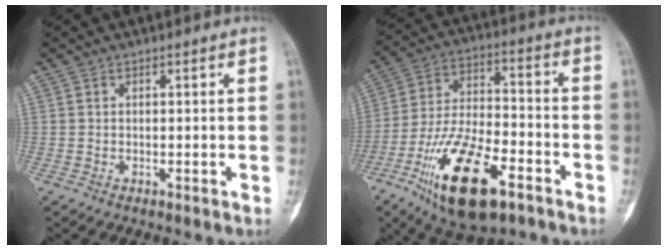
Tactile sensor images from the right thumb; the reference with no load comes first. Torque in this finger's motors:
{"motor_torque": [1.05, 1.28, 1.63, -1.14, 0.17]}